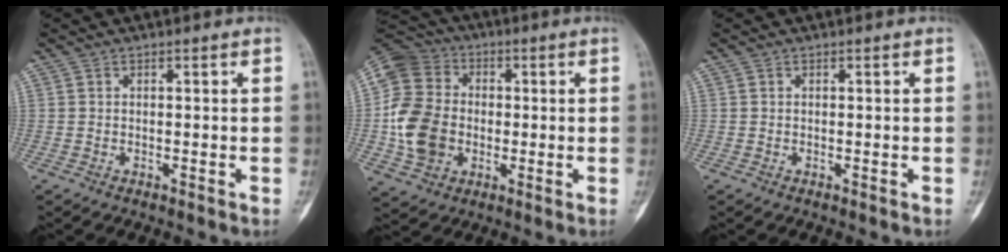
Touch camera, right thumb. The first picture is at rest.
{"total": 15.5, "force": [-1.6, 12.7, 8.8], "torque": [-0.159, 0.017, -0.035]}
{"total": 0.0}